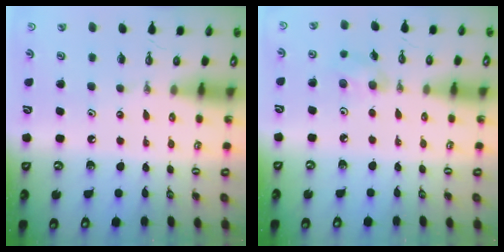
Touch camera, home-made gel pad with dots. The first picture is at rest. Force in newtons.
{"total": 5.5, "press": 5.0, "slide": 2.3}